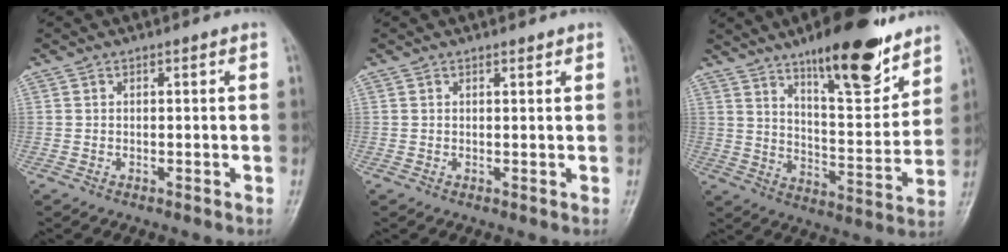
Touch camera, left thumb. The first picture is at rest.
{"total": 0.9, "force": [0.8, 0.1, 0.3], "torque": [-0.006, -0.007, 0.013]}
{"total": 18.1, "force": [12.5, 5.2, 12.1], "torque": [-0.142, -0.077, 0.198]}